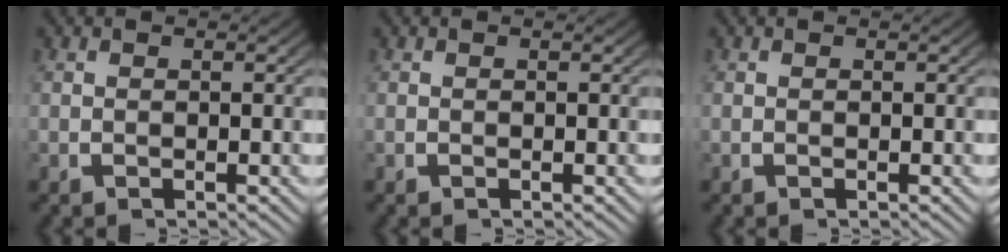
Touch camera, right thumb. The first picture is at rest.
{"total": 0.0}
{"total": 0.0}